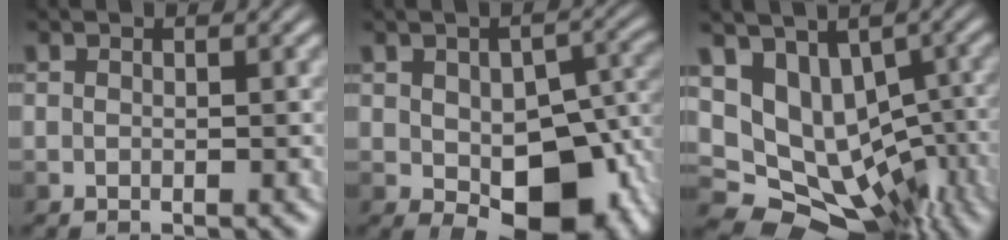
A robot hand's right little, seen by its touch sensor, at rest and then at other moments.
{"total": 10.1, "force": [-3.7, 5.3, 7.8], "torque": [-0.114, -0.013, -0.050]}
{"total": 10.2, "force": [-0.1, 8.5, 5.7], "torque": [-0.076, -0.003, -0.001]}